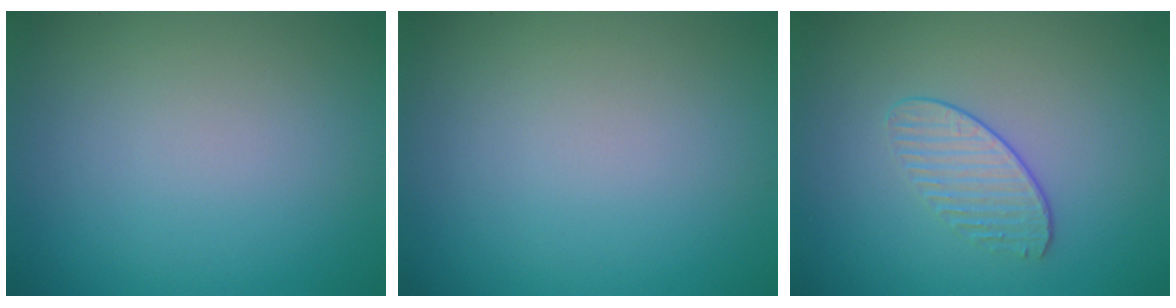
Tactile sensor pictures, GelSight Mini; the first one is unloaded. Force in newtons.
{"total": 0.0}
{"total": 1.8, "press": 1.3, "slide": 1.1}